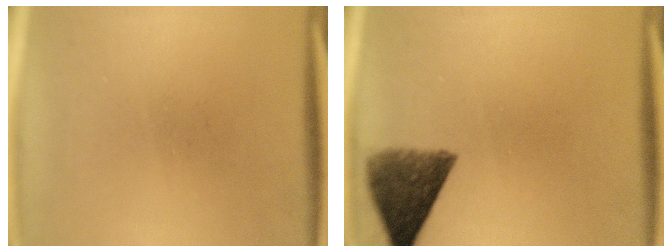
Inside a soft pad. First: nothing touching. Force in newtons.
{"total": 8.5}